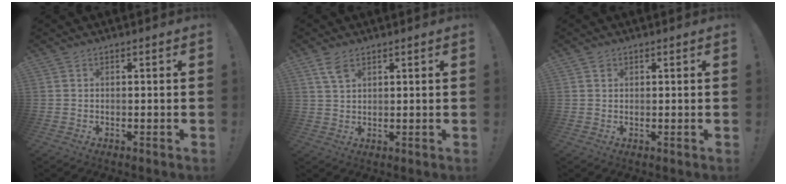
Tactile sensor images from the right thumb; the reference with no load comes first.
{"total": 4.4, "force": [2.7, 2.2, 2.8], "torque": [-0.043, -0.013, 0.049]}
{"total": 0.9, "force": [0.5, 0.7, -0.1], "torque": [0.009, -0.003, 0.008]}